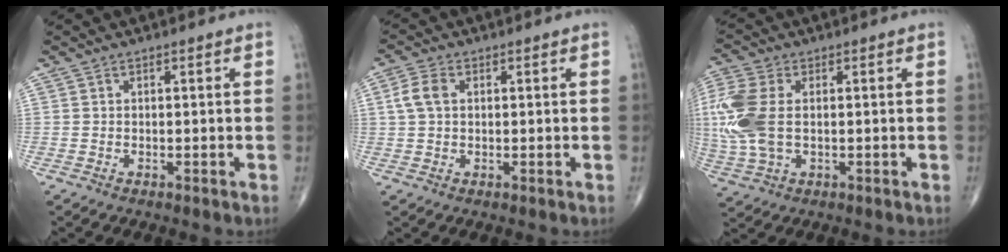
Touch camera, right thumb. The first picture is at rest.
{"total": 4.2, "force": [0.9, 2.8, 3.1], "torque": [-0.071, 0.009, 0.016]}
{"total": 12.5, "force": [0.7, 7.4, 10.0], "torque": [-0.263, 0.007, 0.017]}